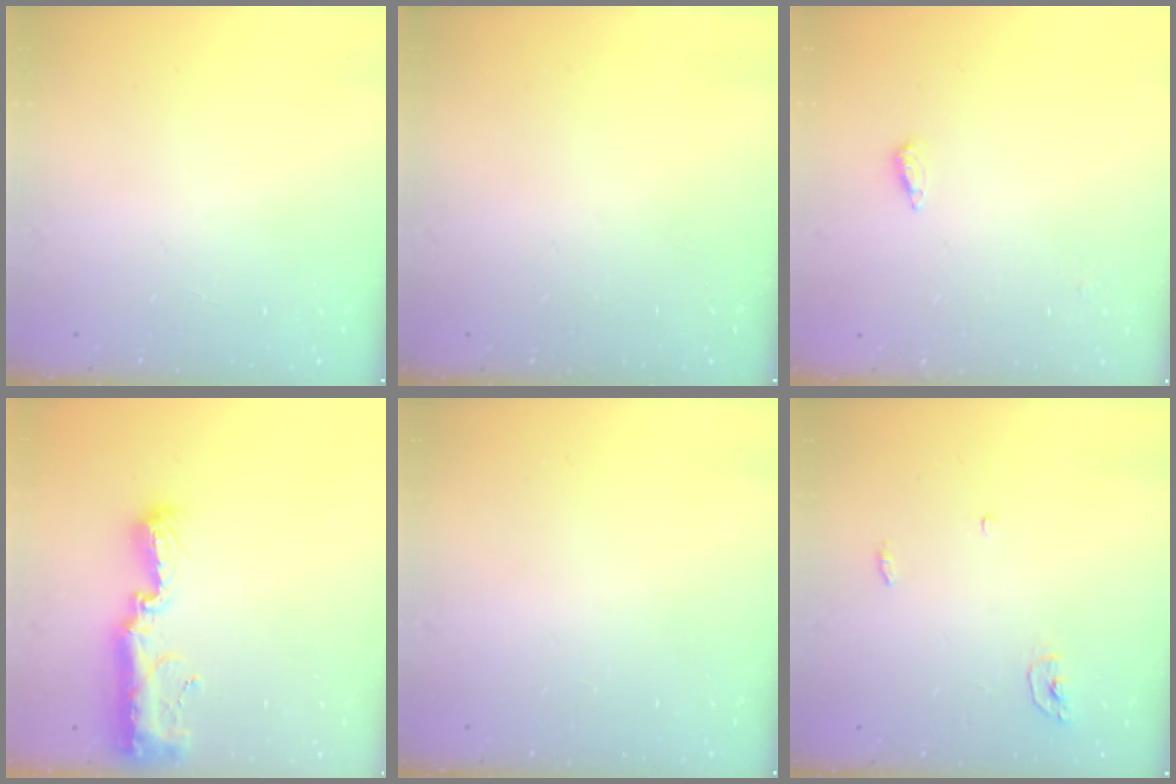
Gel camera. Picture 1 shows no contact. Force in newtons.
{"total": 0.0}
{"total": 2.2, "press": 2.2, "slide": 0.5}
{"total": 11.5, "press": 11.4, "slide": 0.9}
{"total": 0.8, "press": 0.8, "slide": 0.1}
{"total": 3.7, "press": 3.6, "slide": 0.3}